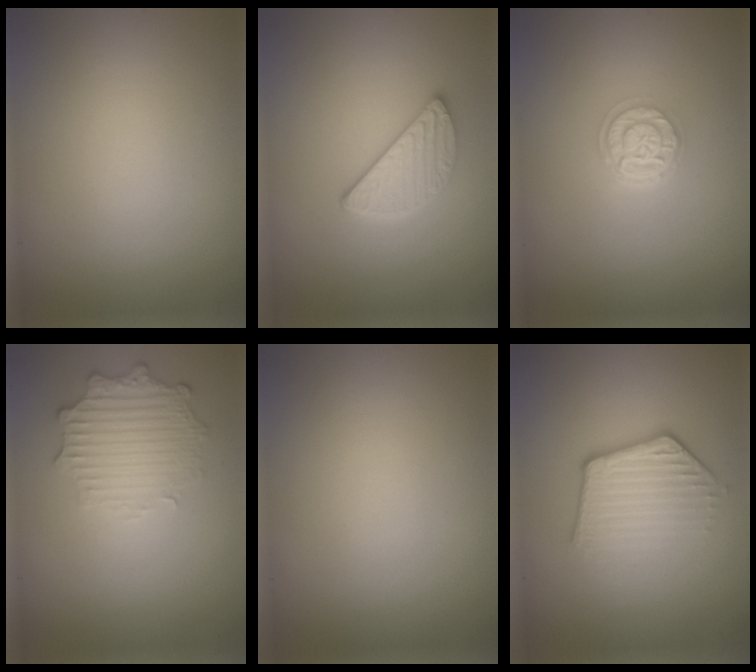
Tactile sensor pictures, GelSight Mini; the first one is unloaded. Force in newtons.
{"total": 3.1, "press": 2.5, "slide": 1.7}
{"total": 3.1, "press": 2.4, "slide": 2.0}
{"total": 3.5, "press": 2.9, "slide": 2.1}
{"total": 0.0}
{"total": 4.0, "press": 2.9, "slide": 2.8}